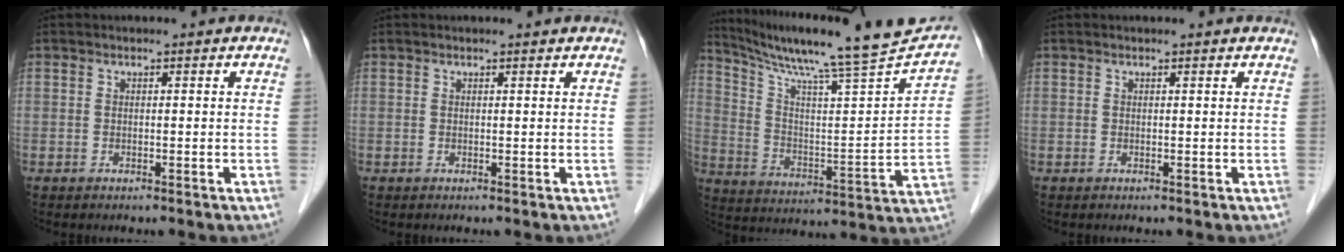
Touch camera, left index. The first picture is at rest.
{"total": 1.1, "force": [1.0, -0.2, 0.2], "torque": [-0.013, -0.001, 0.012]}
{"total": 23.1, "force": [20.5, -0.8, 10.5], "torque": [-0.179, -0.044, 0.302]}
{"total": 1.0, "force": [1.0, -0.1, 0.2], "torque": [-0.012, 0.000, 0.010]}